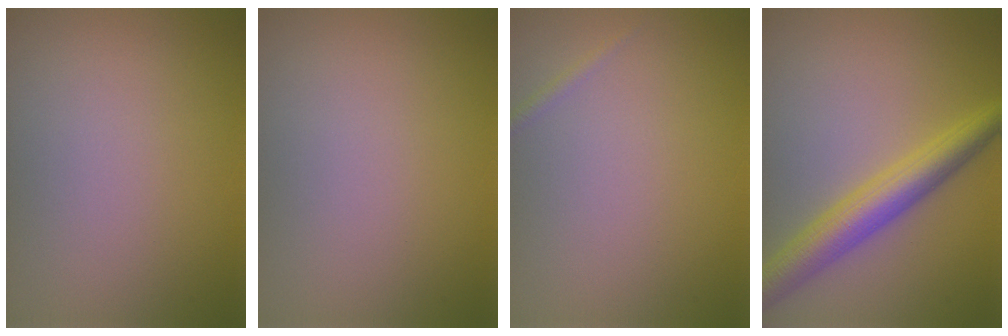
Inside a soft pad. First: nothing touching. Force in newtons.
{"total": 0.0}
{"total": 0.6, "press": 0.6, "slide": 0.0}
{"total": 5.3, "press": 5.3, "slide": 0.1}